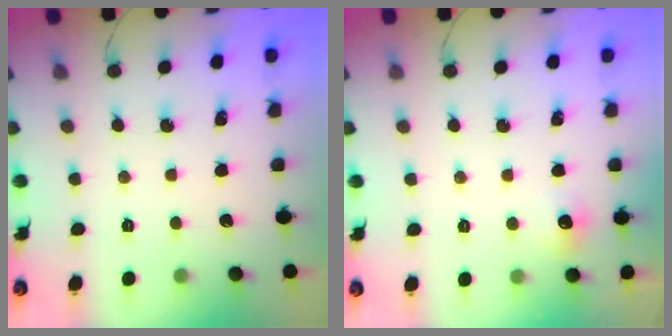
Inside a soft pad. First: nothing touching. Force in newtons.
{"total": 4.6, "press": 4.3, "slide": 1.5}